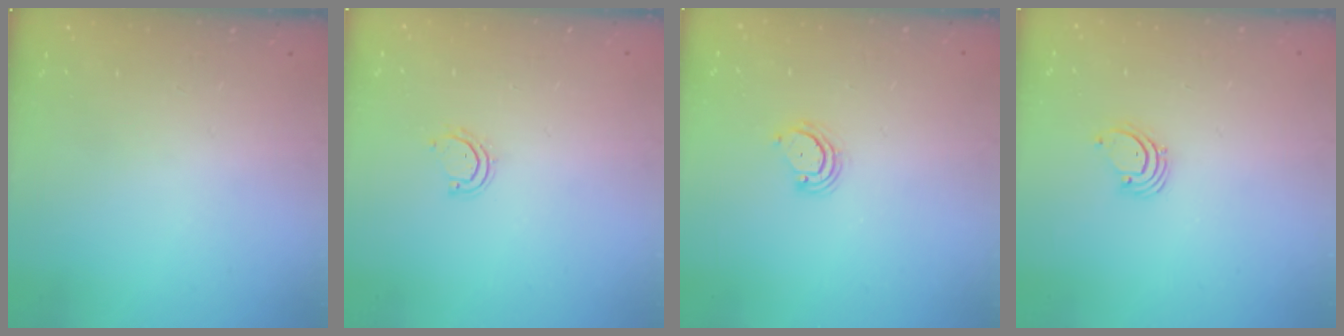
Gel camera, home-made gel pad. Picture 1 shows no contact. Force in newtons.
{"total": 3.3, "press": 3.3, "slide": 0.2}
{"total": 4.2, "press": 4.1, "slide": 0.3}
{"total": 1.6, "press": 1.6, "slide": 0.1}